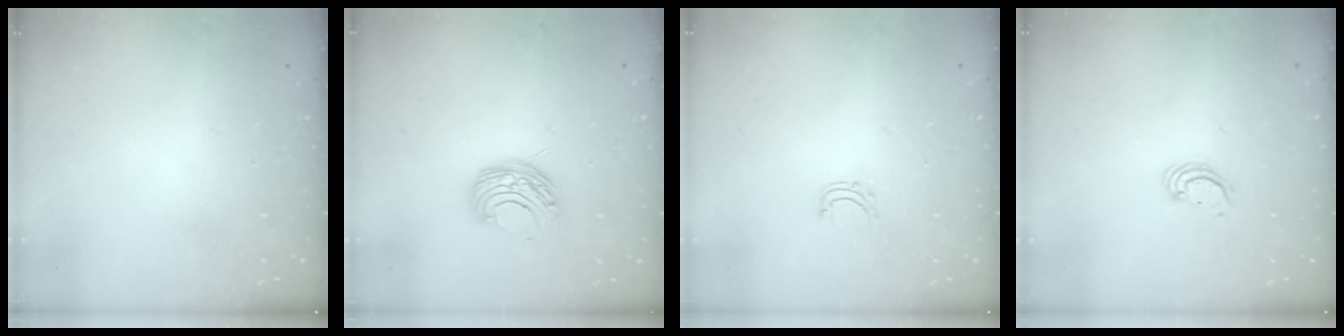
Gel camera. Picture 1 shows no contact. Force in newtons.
{"total": 8.7, "press": 8.7, "slide": 0.6}
{"total": 4.2, "press": 4.2, "slide": 0.3}
{"total": 2.2, "press": 2.2, "slide": 0.2}